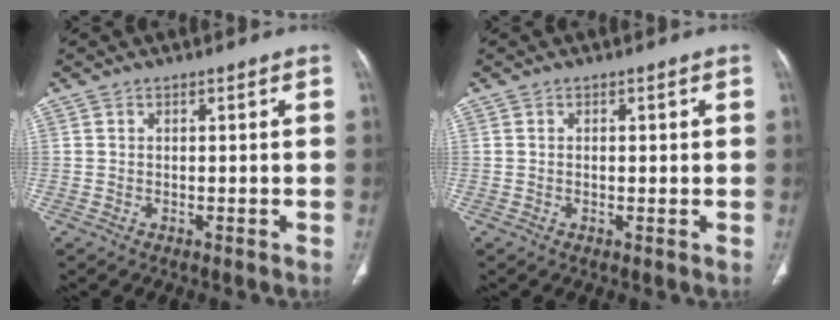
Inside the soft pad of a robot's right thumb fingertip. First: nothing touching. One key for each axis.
{"total": 1.1, "fx": 0.1, "fy": 0.6, "fz": 0.9, "tx": -0.016, "ty": 0.002, "tz": 0.001}